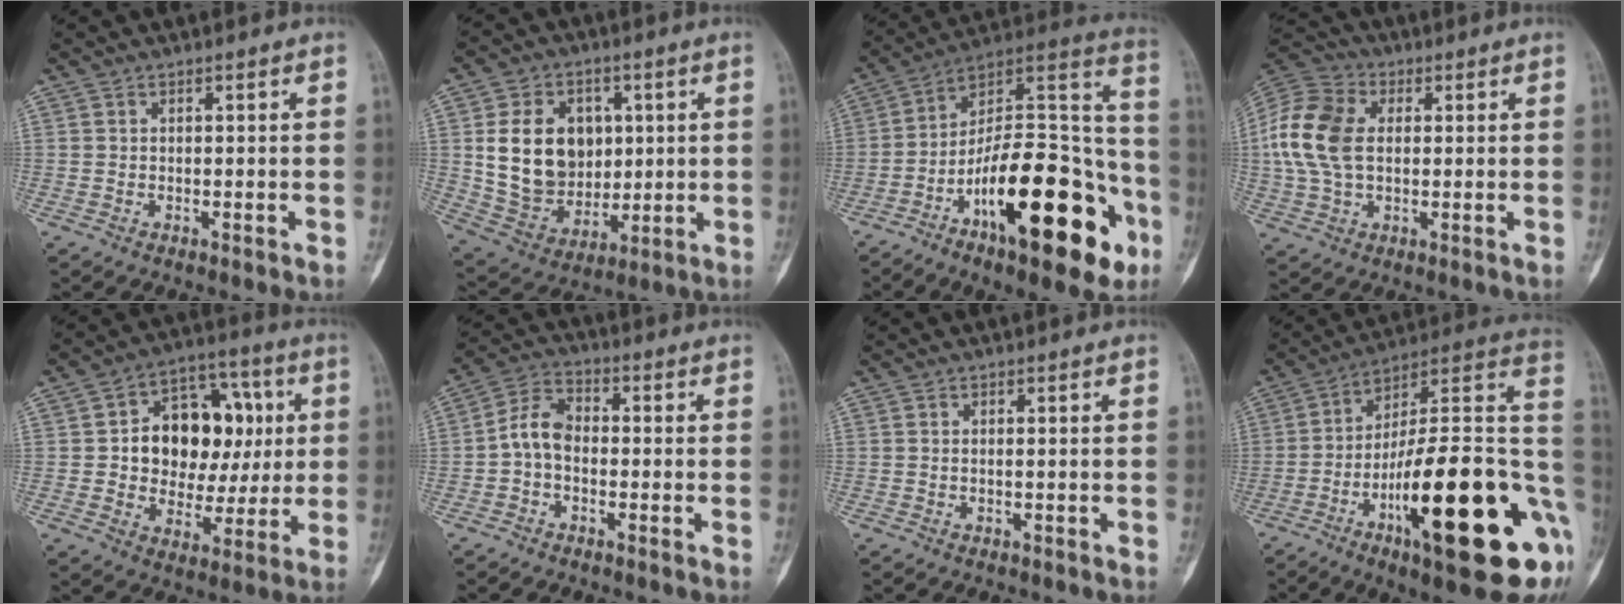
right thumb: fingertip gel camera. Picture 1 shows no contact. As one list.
[{"total": 16.2, "force": [2.7, 12.6, 9.7], "torque": [-0.131, -0.007, 0.067]}, {"total": 30.2, "force": [-12.9, 11.3, 24.8], "torque": [-0.337, 0.081, -0.194]}, {"total": 14.1, "force": [1.4, 9.3, 10.4], "torque": [-0.213, 0.019, 0.022]}, {"total": 17.6, "force": [2.3, 12.8, 11.8], "torque": [-0.119, 0.023, 0.039]}, {"total": 6.5, "force": [-1.2, 4.3, 4.6], "torque": [-0.079, 0.026, -0.038]}, {"total": 0.0}, {"total": 30.5, "force": [-9.1, 8.1, 28.0], "torque": [-0.359, 0.031, -0.135]}]